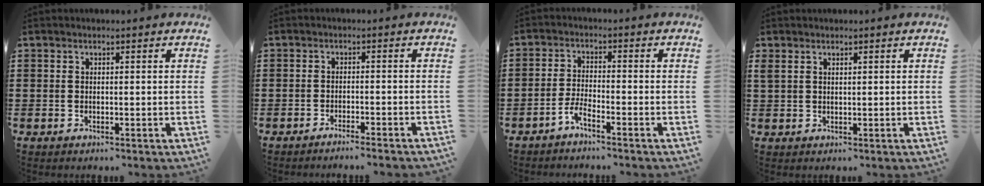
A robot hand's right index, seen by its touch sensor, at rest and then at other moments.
{"total": 2.0, "force": [-1.9, -0.5, 0.4], "torque": [-0.006, 0.002, -0.038]}
{"total": 3.0, "force": [-2.6, 0.0, 1.6], "torque": [-0.045, -0.002, -0.056]}
{"total": 1.3, "force": [0.9, 0.5, 0.7], "torque": [-0.015, 0.004, 0.017]}